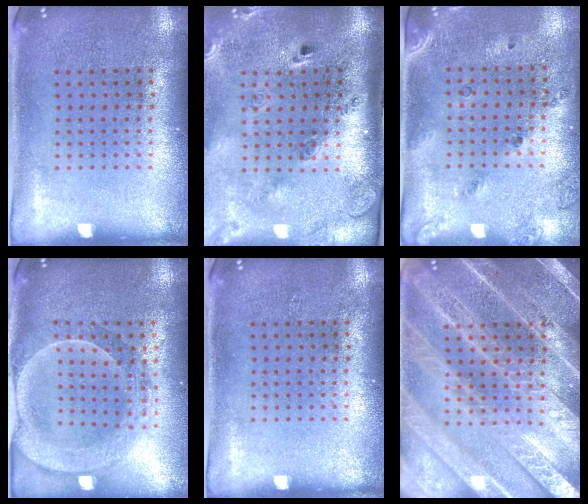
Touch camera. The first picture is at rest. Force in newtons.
{"total": 2.9, "press": 2.0, "slide": 2.1}
{"total": 1.6, "press": 1.1, "slide": 1.1}
{"total": 2.3, "press": 2.1, "slide": 1.0}
{"total": 0.0}
{"total": 5.4, "press": 5.3, "slide": 0.7}